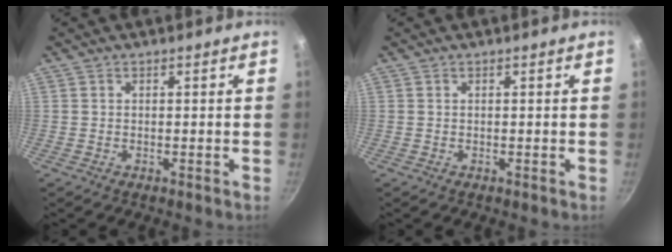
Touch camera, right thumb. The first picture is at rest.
{"total": 0.0}